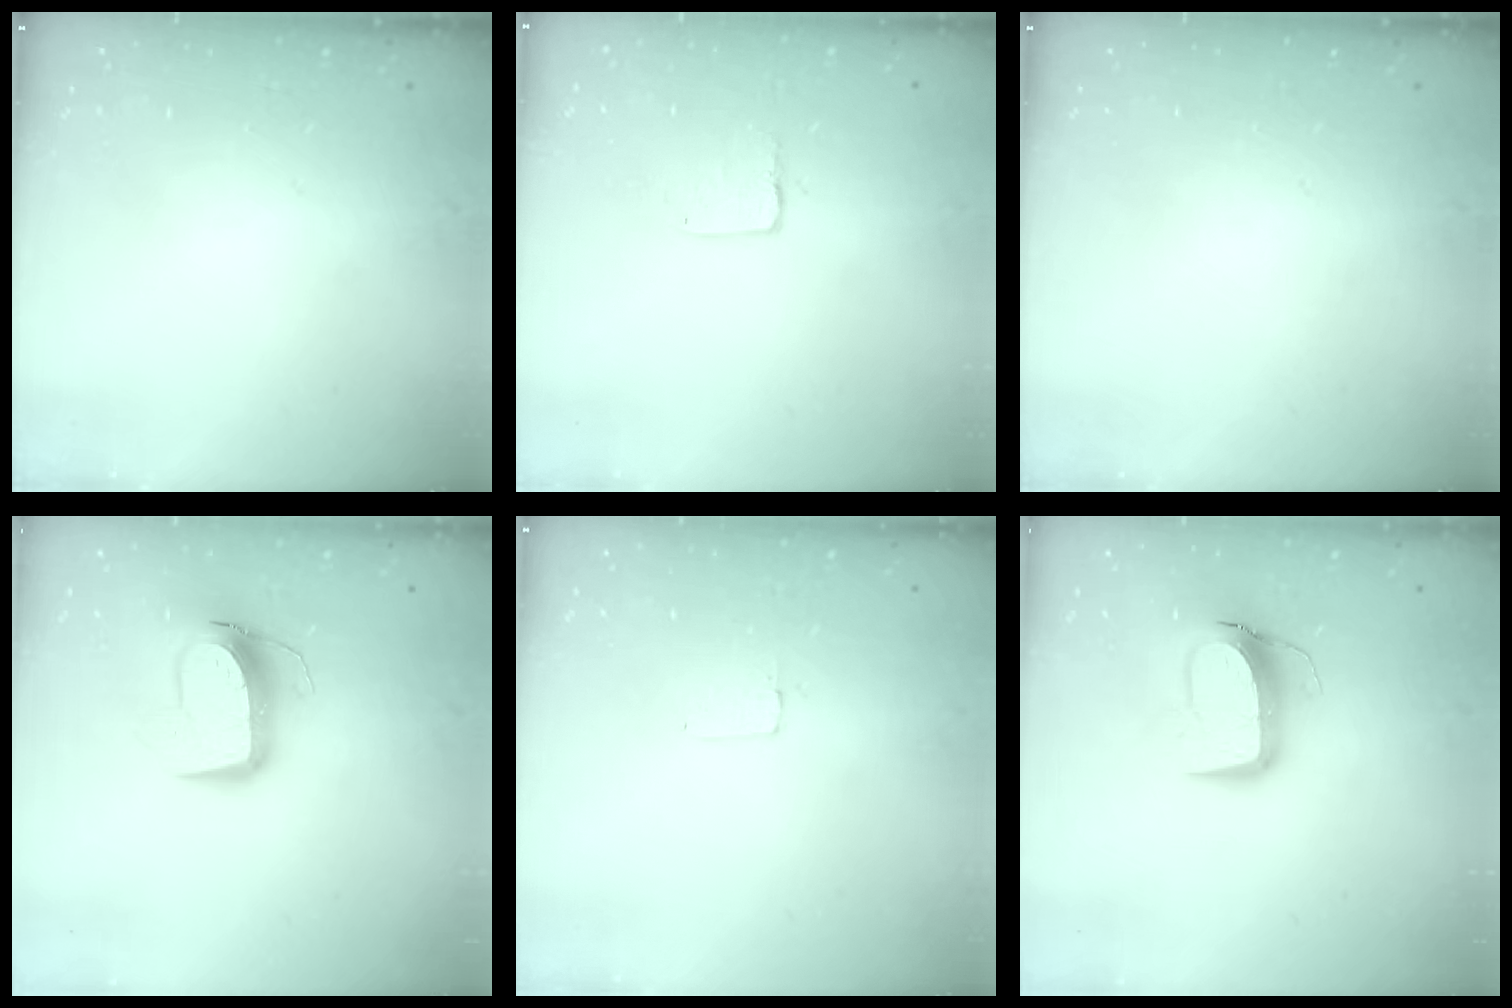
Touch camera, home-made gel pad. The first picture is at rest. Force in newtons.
{"total": 3.2, "press": 3.2, "slide": 0.2}
{"total": 0.0}
{"total": 11.7, "press": 11.6, "slide": 1.5}
{"total": 1.7, "press": 1.7, "slide": 0.1}
{"total": 11.2, "press": 11.1, "slide": 1.2}